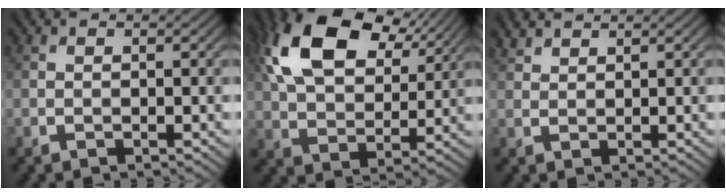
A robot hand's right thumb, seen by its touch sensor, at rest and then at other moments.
{"total": 15.5, "force": [7.1, 9.0, 10.4], "torque": [-0.232, 0.021, 0.132]}
{"total": 1.9, "force": [1.7, 0.5, 0.5], "torque": [-0.015, 0.005, 0.041]}